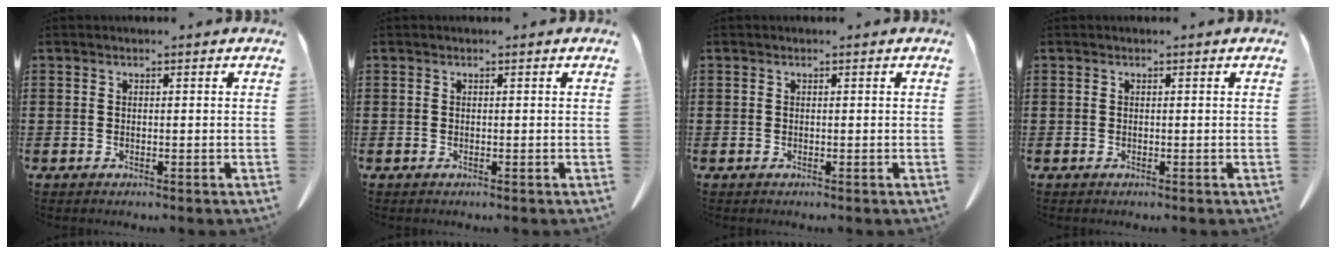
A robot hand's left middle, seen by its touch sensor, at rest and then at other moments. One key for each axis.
{"total": 0.0}
{"total": 0.0}
{"total": 0.0}